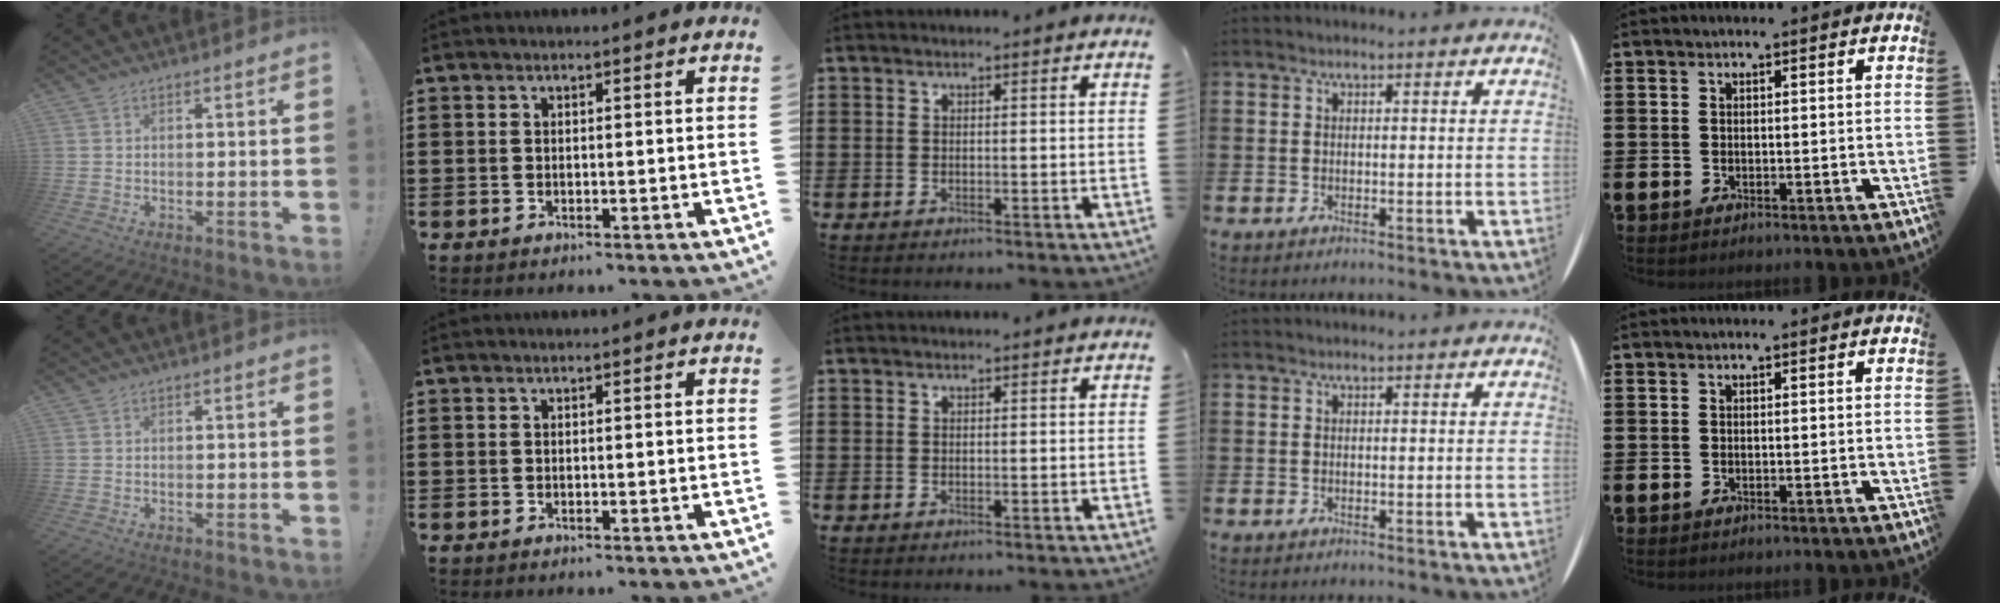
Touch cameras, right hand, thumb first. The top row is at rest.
{}